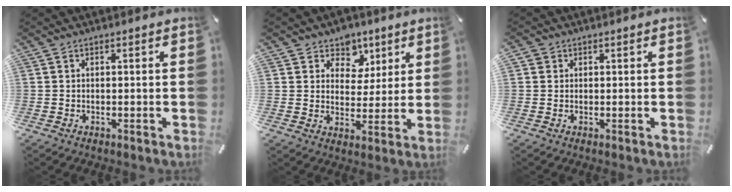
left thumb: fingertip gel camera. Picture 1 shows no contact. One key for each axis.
{"total": 7.2, "fx": 3.9, "fy": 6.1, "fz": 0.9, "tx": -0.014, "ty": -0.034, "tz": 0.068}
{"total": 1.5, "fx": 0.4, "fy": 1.4, "fz": 0.3, "tx": 0.002, "ty": 0.003, "tz": 0.004}